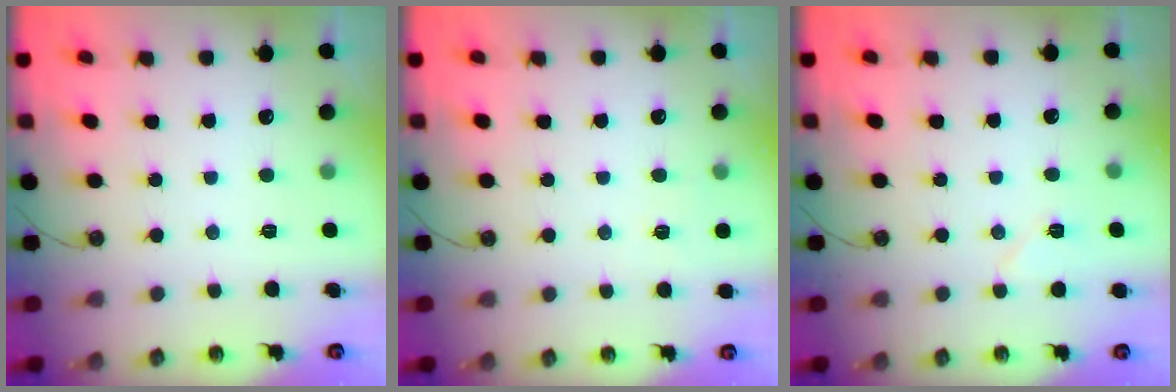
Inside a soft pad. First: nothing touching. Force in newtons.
{"total": 2.5, "press": 2.4, "slide": 0.4}
{"total": 5.8, "press": 5.6, "slide": 1.6}